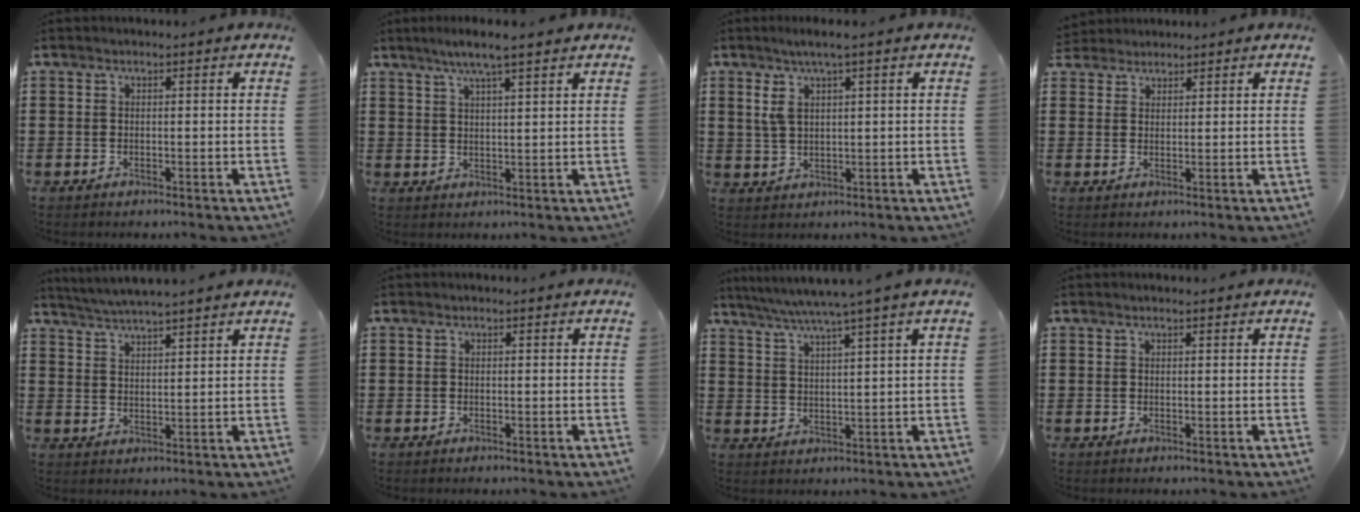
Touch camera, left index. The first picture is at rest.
{"total": 4.8, "force": [3.7, -0.1, 3.0], "torque": [-0.067, -0.003, 0.065]}
{"total": 4.7, "force": [2.1, 1.4, 4.0], "torque": [-0.088, 0.002, 0.034]}
{"total": 2.0, "force": [1.8, 0.8, -0.3], "torque": [-0.002, 0.005, 0.035]}
{"total": 3.7, "force": [3.5, -0.7, 0.7], "torque": [-0.026, -0.016, 0.062]}
{"total": 0.0}
{"total": 5.1, "force": [4.1, -1.2, 2.8], "torque": [-0.067, -0.021, 0.067]}
{"total": 0.0}